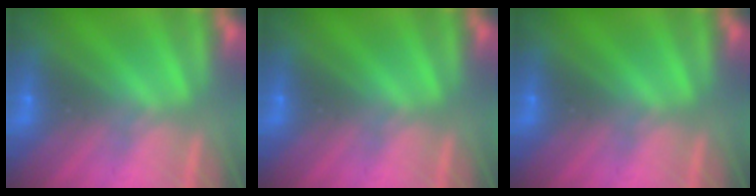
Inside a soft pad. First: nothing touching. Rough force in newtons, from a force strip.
{"total": 0.0}
{"total": 0.0}